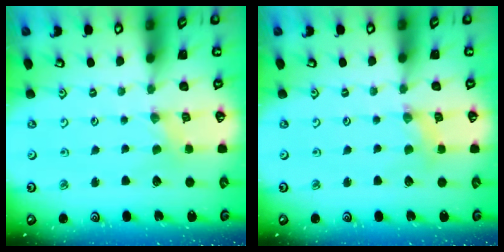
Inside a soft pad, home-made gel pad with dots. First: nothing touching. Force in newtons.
{"total": 2.3, "press": 2.2, "slide": 0.3}